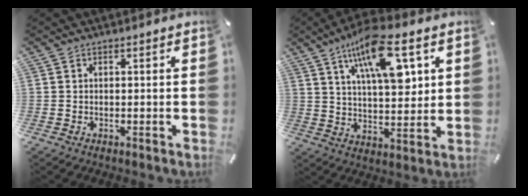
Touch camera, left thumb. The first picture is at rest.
{"total": 16.1, "force": [8.1, 6.7, 12.2], "torque": [-0.200, -0.022, 0.135]}